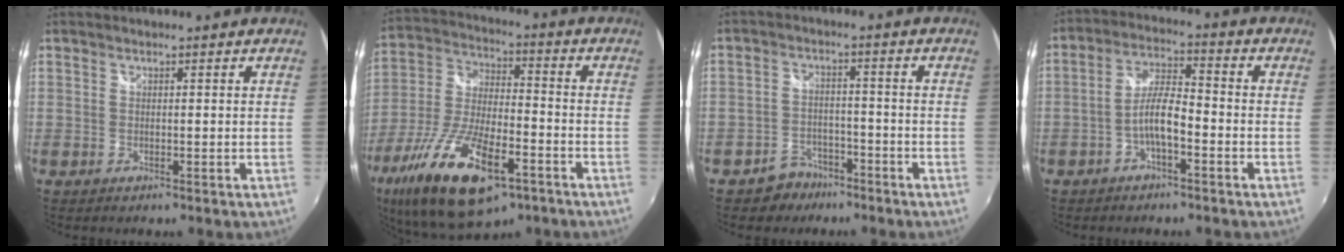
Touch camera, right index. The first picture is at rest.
{"total": 22.2, "force": [-11.7, 8.5, 16.8], "torque": [-0.344, -0.050, -0.206]}
{"total": 5.8, "force": [-4.3, 3.8, 0.7], "torque": [-0.030, 0.020, -0.064]}
{"total": 6.2, "force": [-2.8, 1.6, 5.3], "torque": [-0.110, 0.013, -0.051]}